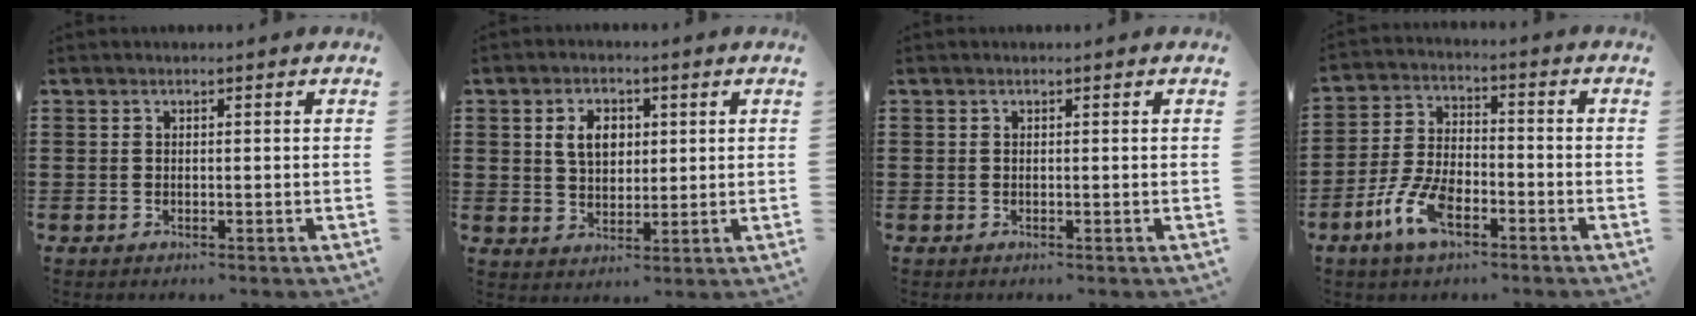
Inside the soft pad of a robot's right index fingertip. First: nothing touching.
{"total": 5.1, "force": [1.3, 3.6, 3.4], "torque": [-0.070, 0.011, 0.019]}
{"total": 0.0}
{"total": 8.0, "force": [-4.2, 3.6, 5.8], "torque": [-0.149, -0.006, -0.084]}